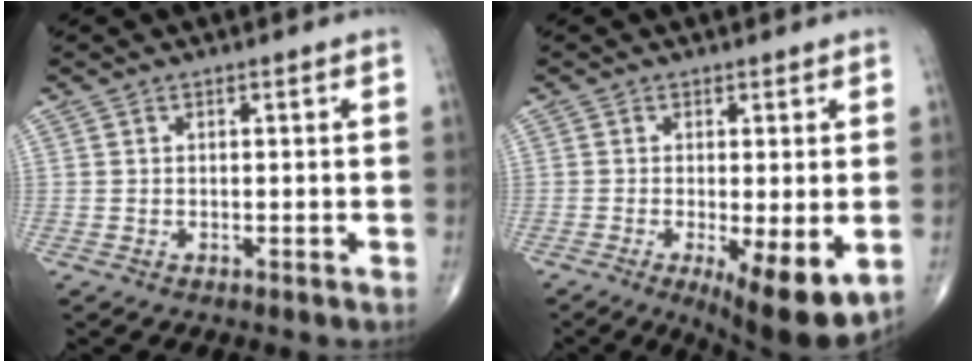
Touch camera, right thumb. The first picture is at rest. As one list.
[{"total": 10.4, "force": [-2.9, 3.0, 9.5], "torque": [-0.140, -0.026, -0.038]}]